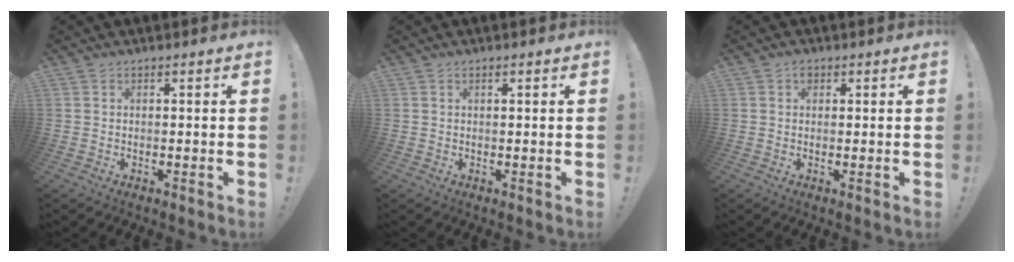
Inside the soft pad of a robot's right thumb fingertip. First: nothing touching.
{"total": 0.8, "force": [0.3, 0.1, 0.7], "torque": [-0.013, 0.001, 0.004]}
{"total": 1.5, "force": [0.5, 1.0, 0.9], "torque": [-0.015, 0.003, 0.009]}